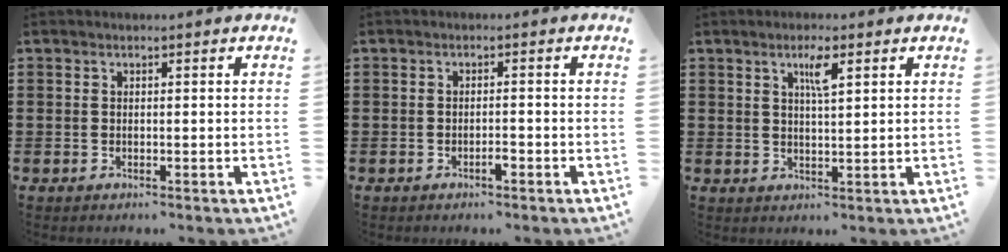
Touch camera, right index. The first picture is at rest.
{"total": 1.5, "force": [-0.9, 0.3, 1.1], "torque": [-0.022, -0.003, -0.015]}
{"total": 3.4, "force": [1.8, 0.6, 2.8], "torque": [-0.054, 0.003, 0.026]}